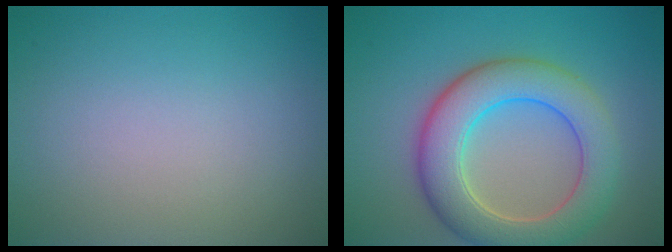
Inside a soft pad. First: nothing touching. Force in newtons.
{"total": 7.6, "press": 7.6, "slide": 0.3}